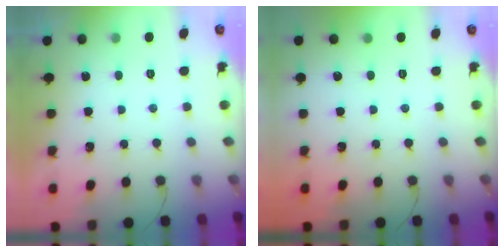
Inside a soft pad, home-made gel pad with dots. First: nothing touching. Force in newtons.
{"total": 0.0}